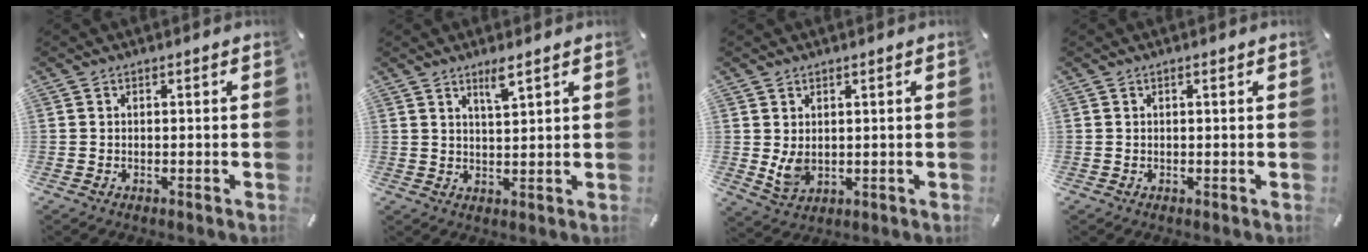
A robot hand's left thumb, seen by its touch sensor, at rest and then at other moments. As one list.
[{"total": 4.0, "force": [3.1, 0.5, 2.5], "torque": [-0.047, -0.010, 0.052]}, {"total": 4.5, "force": [1.2, 3.6, 2.5], "torque": [-0.059, -0.008, 0.020]}, {"total": 0.5, "force": [0.2, 0.1, 0.5], "torque": [-0.009, 0.000, 0.003]}]